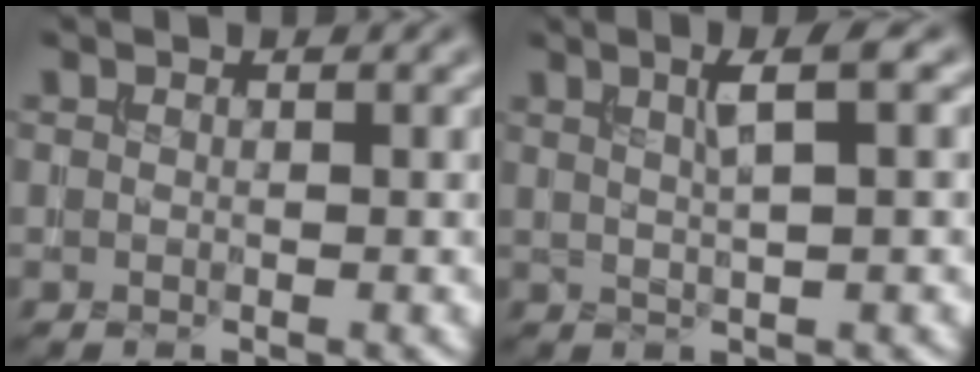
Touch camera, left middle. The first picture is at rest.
{"total": 3.0, "force": [1.2, 0.5, 2.7], "torque": [-0.040, 0.006, 0.021]}